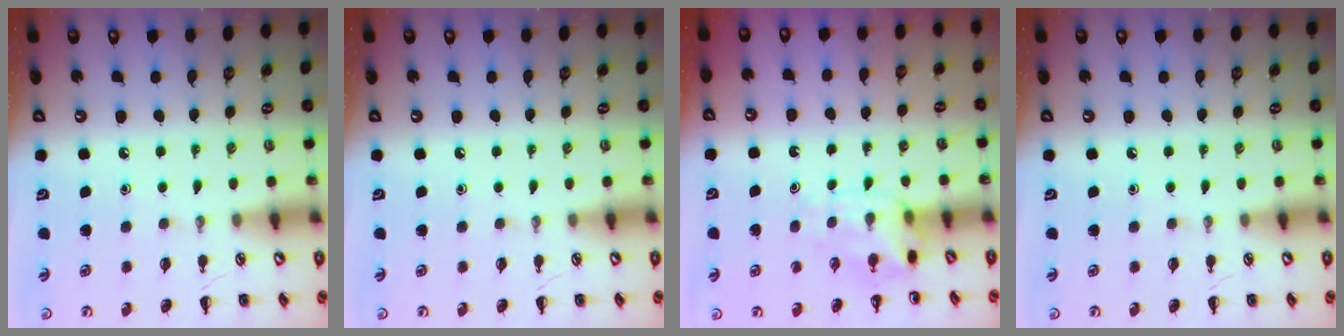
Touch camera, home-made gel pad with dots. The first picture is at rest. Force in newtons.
{"total": 0.0}
{"total": 5.9, "press": 5.8, "slide": 1.2}
{"total": 0.0}